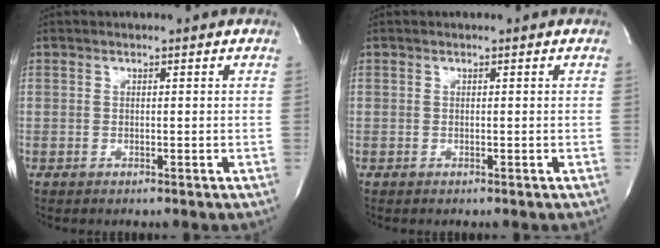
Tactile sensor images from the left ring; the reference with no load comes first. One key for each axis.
{"total": 0.0}